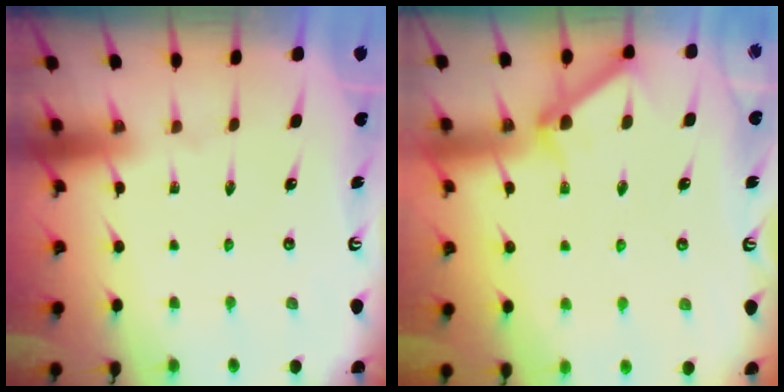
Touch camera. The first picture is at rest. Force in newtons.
{"total": 7.3, "press": 7.3, "slide": 0.5}